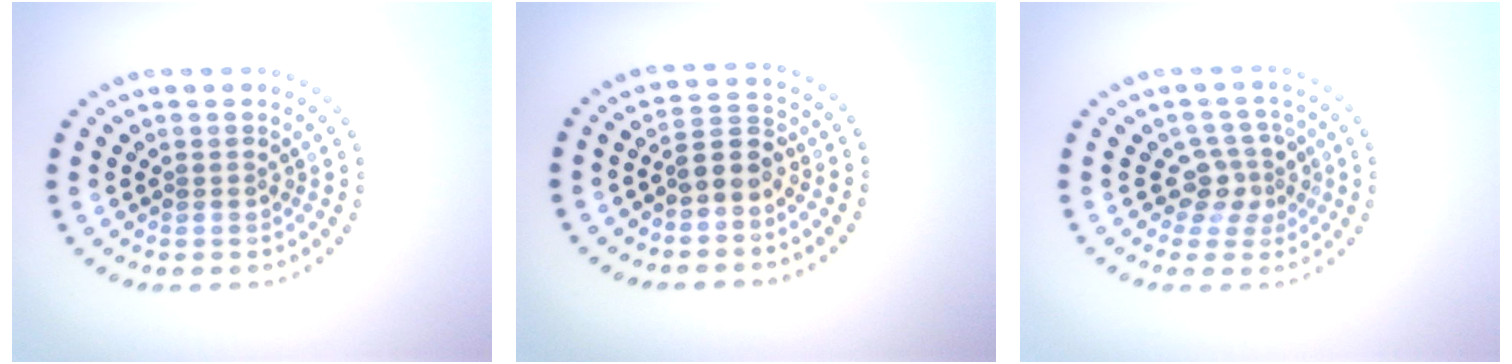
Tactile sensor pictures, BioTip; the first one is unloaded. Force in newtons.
{"total": 2.6, "press": 2.2, "slide": 1.2}
{"total": 2.7, "press": 2.1, "slide": 1.7}